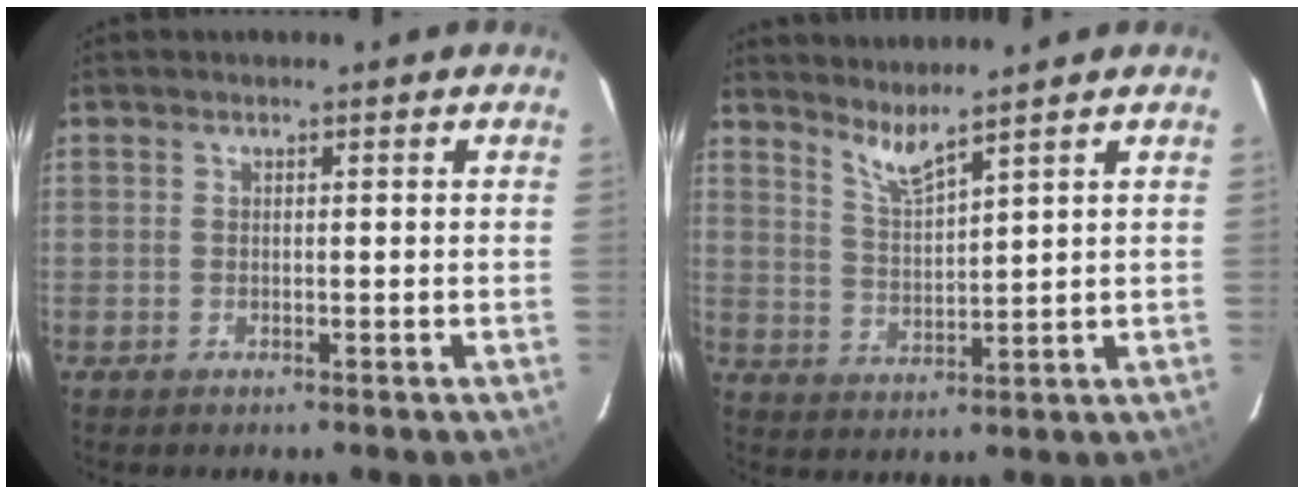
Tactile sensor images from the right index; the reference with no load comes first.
{"total": 4.8, "force": [4.2, -0.4, 2.3], "torque": [-0.049, -0.008, 0.085]}